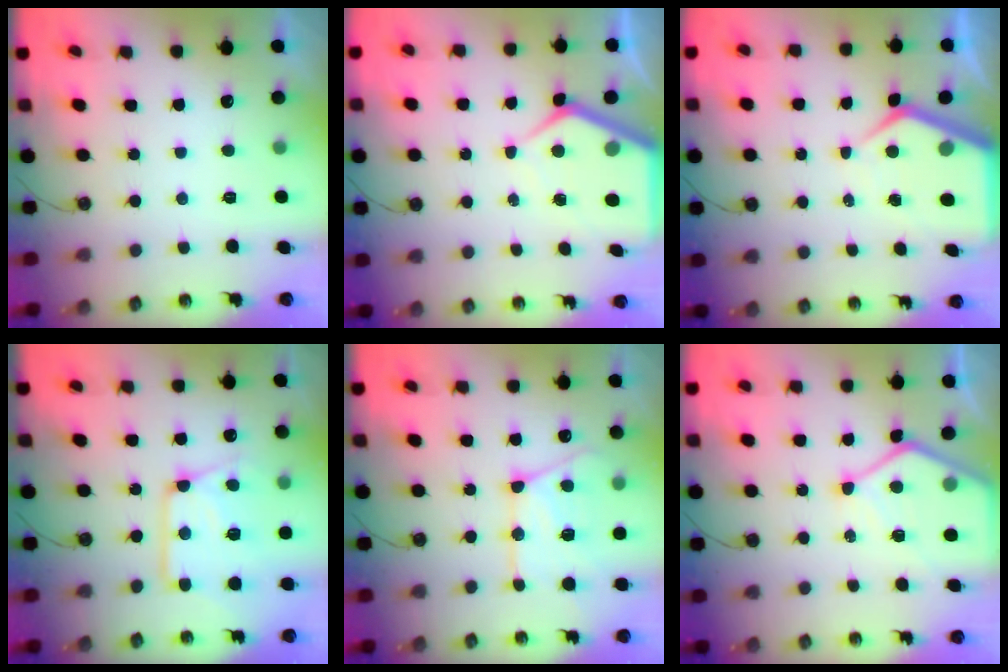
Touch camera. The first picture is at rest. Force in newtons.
{"total": 7.6, "press": 7.6, "slide": 0.6}
{"total": 7.4, "press": 7.3, "slide": 0.6}
{"total": 14.8, "press": 14.8, "slide": 1.0}
{"total": 15.4, "press": 15.4, "slide": 1.0}
{"total": 12.2, "press": 12.2, "slide": 1.2}